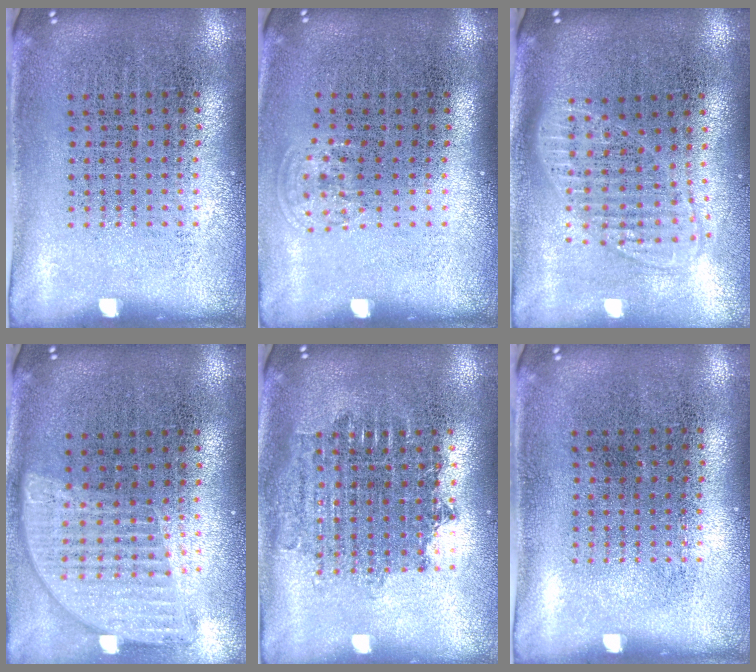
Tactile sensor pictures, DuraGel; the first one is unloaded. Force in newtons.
{"total": 0.8, "press": 0.6, "slide": 0.5}
{"total": 1.8, "press": 1.5, "slide": 1.0}
{"total": 1.2, "press": 1.2, "slide": 0.5}
{"total": 1.7, "press": 1.4, "slide": 1.0}
{"total": 0.0}